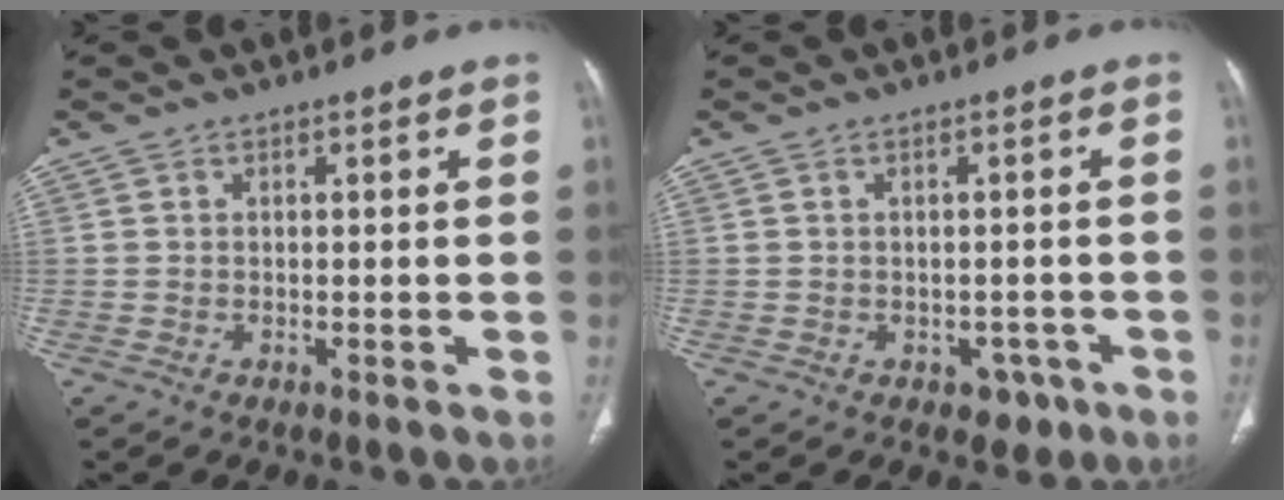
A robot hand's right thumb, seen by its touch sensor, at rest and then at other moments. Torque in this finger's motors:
{"motor_torque": [-0.11, 0.17, -0.26, -0.04, -0.03]}